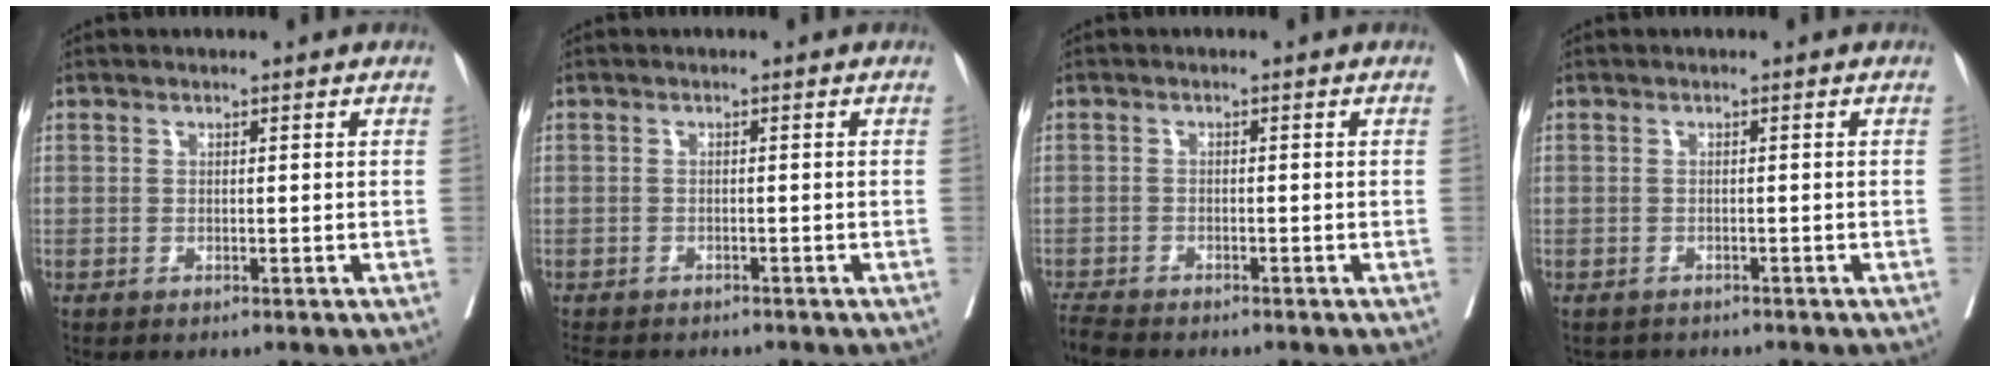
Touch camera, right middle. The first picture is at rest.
{"total": 5.2, "force": [-4.5, 2.0, 1.7], "torque": [-0.028, -0.006, -0.062]}
{"total": 3.8, "force": [-3.5, 0.7, 1.3], "torque": [-0.022, -0.013, -0.062]}
{"total": 2.5, "force": [-2.3, 1.0, 0.0], "torque": [-0.003, -0.005, -0.034]}